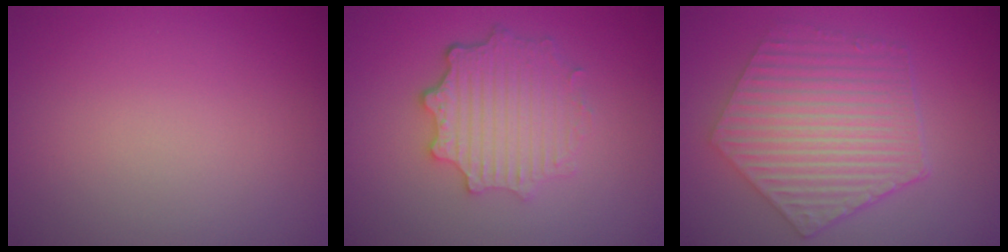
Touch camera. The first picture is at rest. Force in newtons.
{"total": 4.6, "press": 3.6, "slide": 2.8}
{"total": 6.5, "press": 5.0, "slide": 4.1}